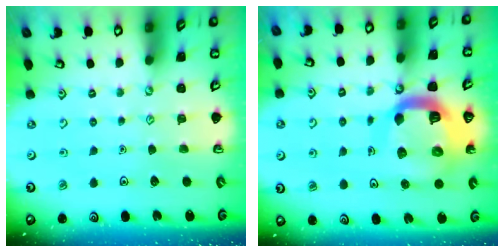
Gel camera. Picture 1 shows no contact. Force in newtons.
{"total": 16.2, "press": 16.1, "slide": 1.8}